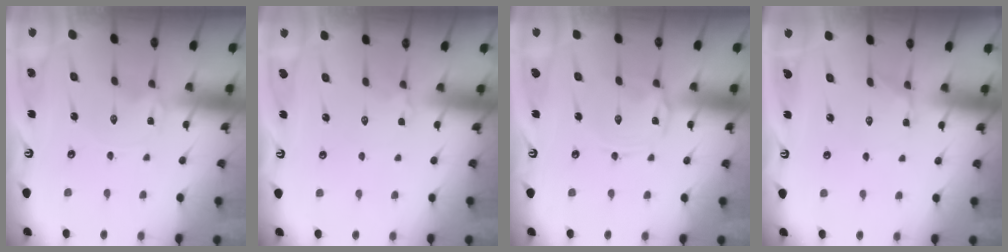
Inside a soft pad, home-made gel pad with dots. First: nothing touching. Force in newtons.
{"total": 1.3, "press": 1.2, "slide": 0.5}
{"total": 1.5, "press": 1.5, "slide": 0.3}
{"total": 2.3, "press": 2.2, "slide": 0.6}